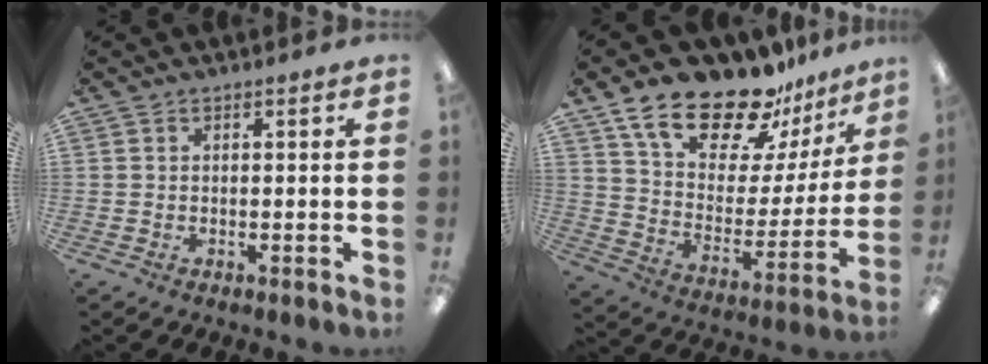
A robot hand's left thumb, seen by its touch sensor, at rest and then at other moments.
{"total": 21.1, "force": [16.6, 8.5, 9.9], "torque": [-0.179, -0.114, 0.293]}